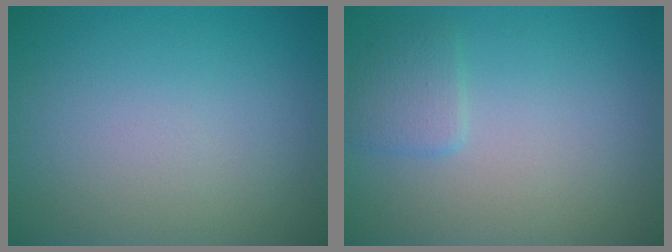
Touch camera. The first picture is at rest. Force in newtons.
{"total": 1.6, "press": 1.6, "slide": 0.1}